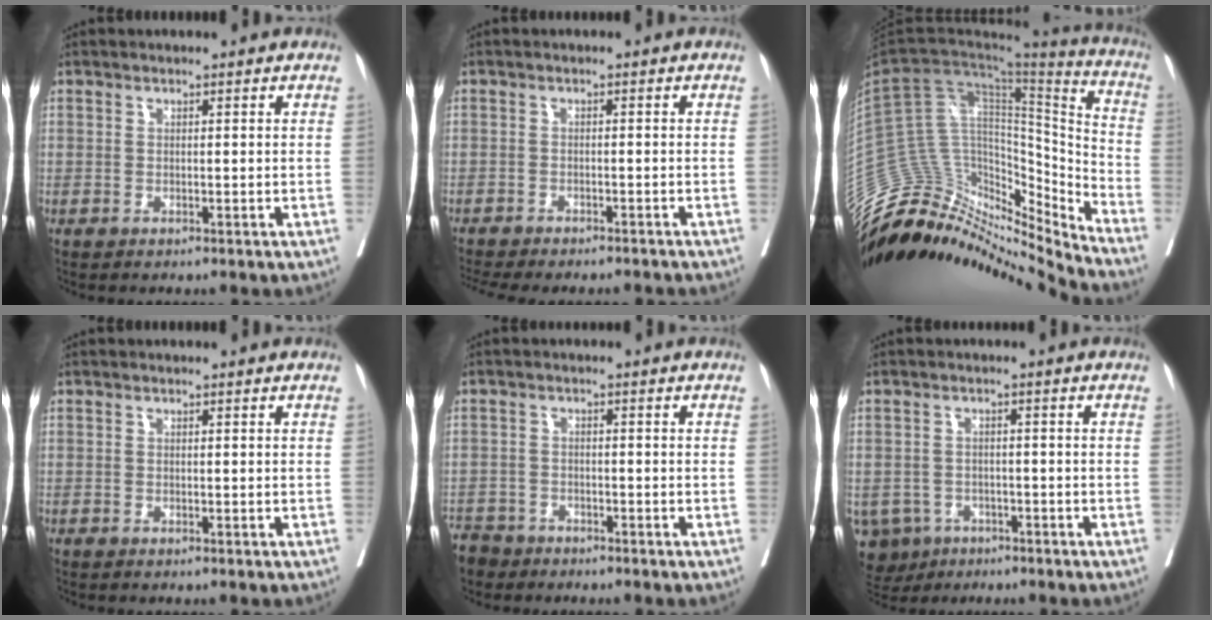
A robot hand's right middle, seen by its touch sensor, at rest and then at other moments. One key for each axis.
{"total": 11.9, "fx": -10.8, "fy": 2.1, "fz": 4.4, "tx": -0.074, "ty": -0.009, "tz": -0.140}
{"total": 29.6, "fx": -27.7, "fy": 5.9, "fz": 8.7, "tx": -0.158, "ty": 0.034, "tz": -0.423}
{"total": 0.0}
{"total": 4.4, "fx": -3.9, "fy": 2.1, "fz": -0.3, "tx": 0.007, "ty": -0.002, "tz": -0.076}
{"total": 7.5, "fx": -4.3, "fy": 6.0, "fz": 1.5, "tx": -0.036, "ty": 0.001, "tz": -0.061}